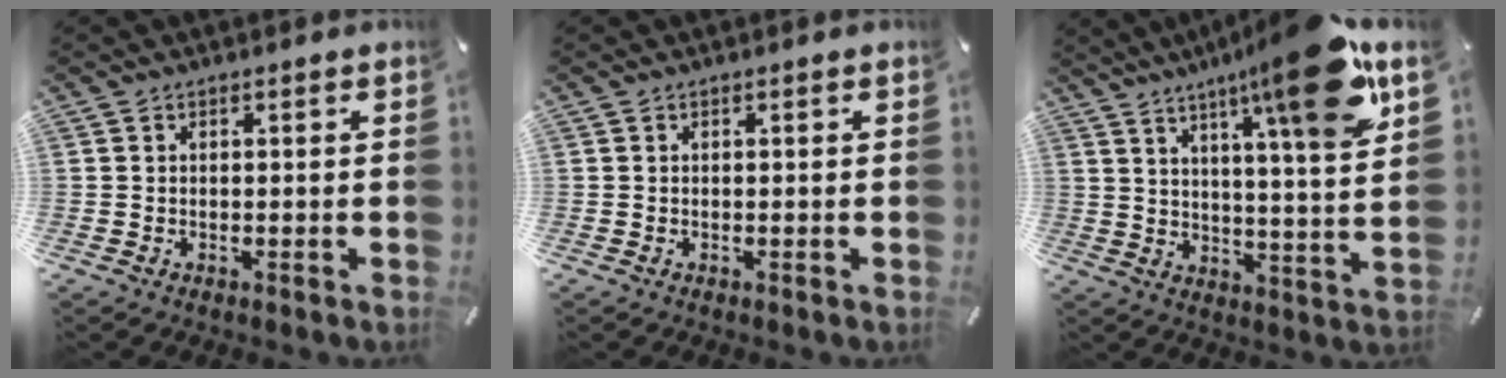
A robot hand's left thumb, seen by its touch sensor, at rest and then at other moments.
{"total": 0.0}
{"total": 18.4, "force": [11.6, 2.7, 14.0], "torque": [-0.203, -0.065, 0.172]}